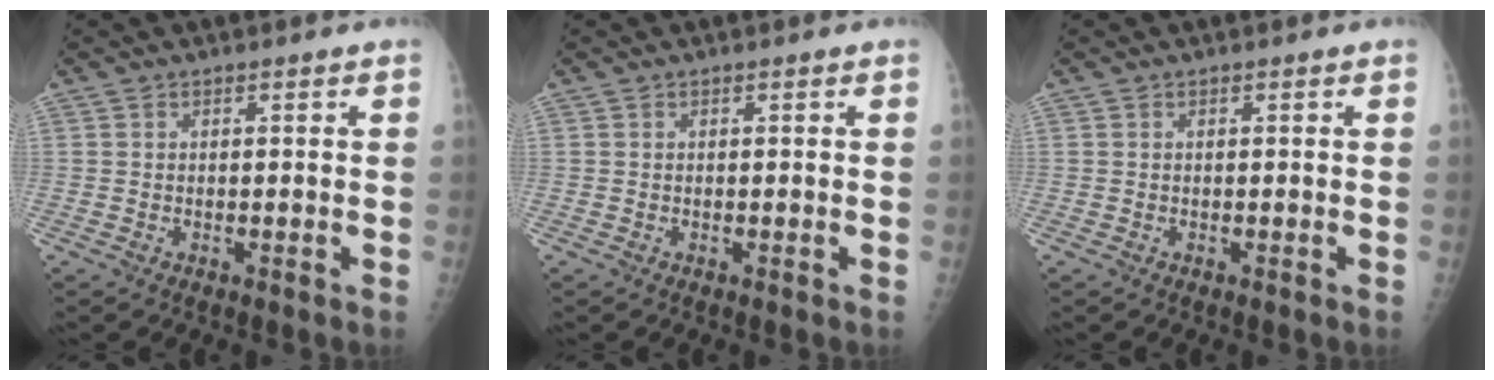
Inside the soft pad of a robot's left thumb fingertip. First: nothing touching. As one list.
[{"total": 0.0}, {"total": 0.0}]